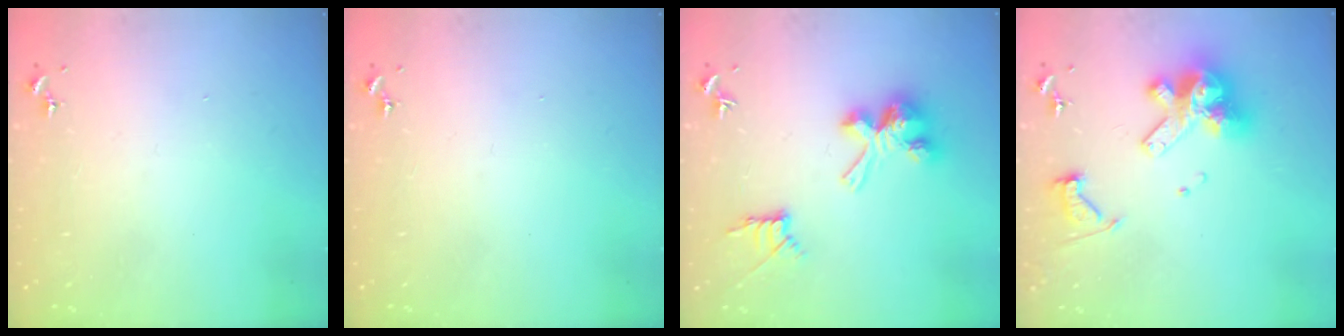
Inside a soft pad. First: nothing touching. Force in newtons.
{"total": 0.0}
{"total": 14.2, "press": 14.2, "slide": 0.3}
{"total": 16.5, "press": 16.4, "slide": 1.6}